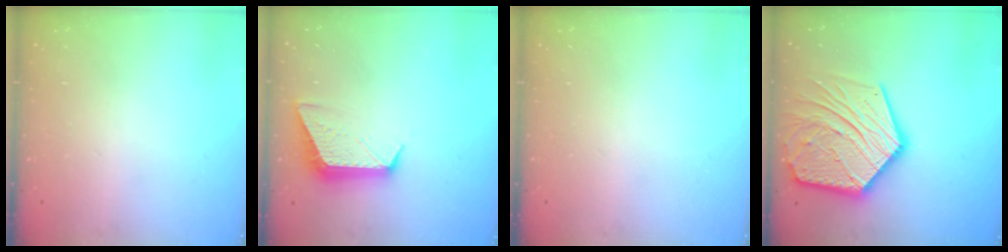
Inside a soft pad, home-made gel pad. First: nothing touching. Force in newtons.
{"total": 10.0, "press": 10.0, "slide": 0.7}
{"total": 0.0}
{"total": 25.6, "press": 25.5, "slide": 2.3}